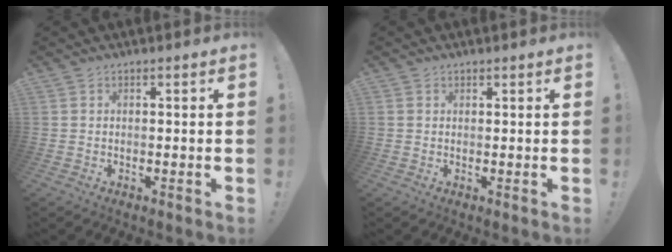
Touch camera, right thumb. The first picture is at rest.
{"total": 1.0, "force": [0.6, 0.8, 0.0], "torque": [-0.001, 0.001, 0.012]}